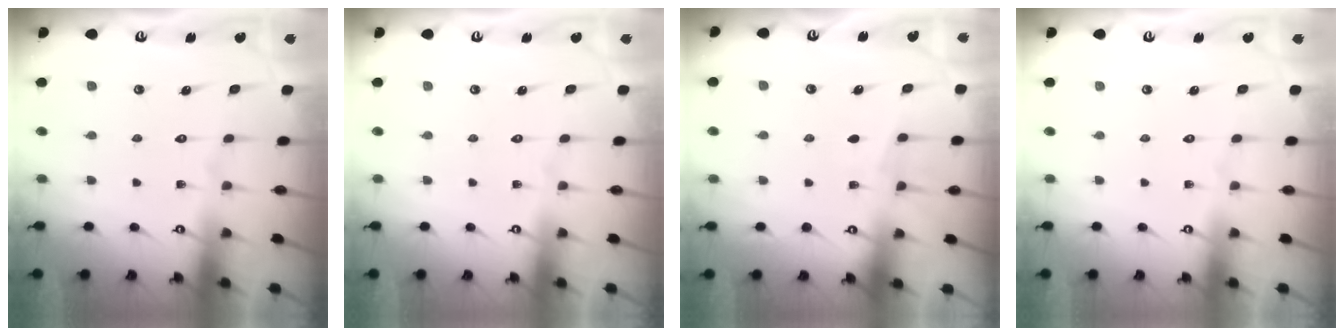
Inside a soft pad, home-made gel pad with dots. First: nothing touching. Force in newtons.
{"total": 0.0}
{"total": 4.4, "press": 4.4, "slide": 0.6}
{"total": 0.0}